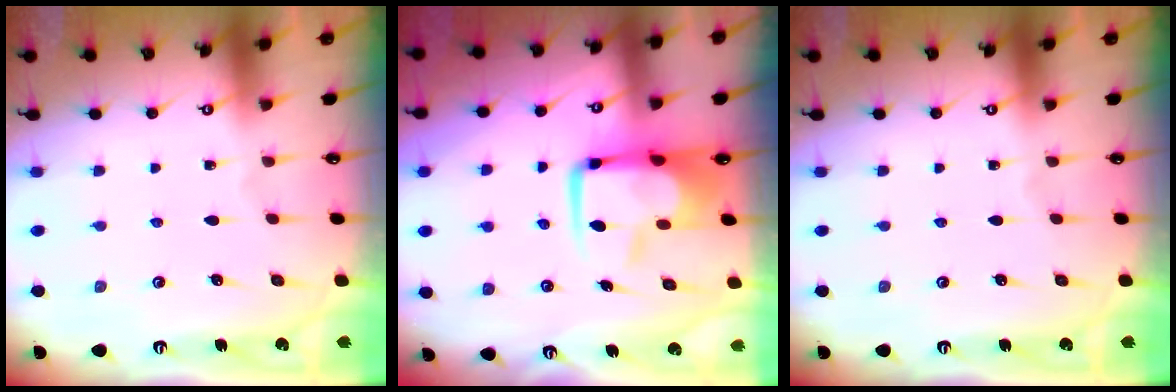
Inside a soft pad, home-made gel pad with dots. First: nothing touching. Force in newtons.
{"total": 10.0, "press": 9.8, "slide": 1.9}
{"total": 0.0}